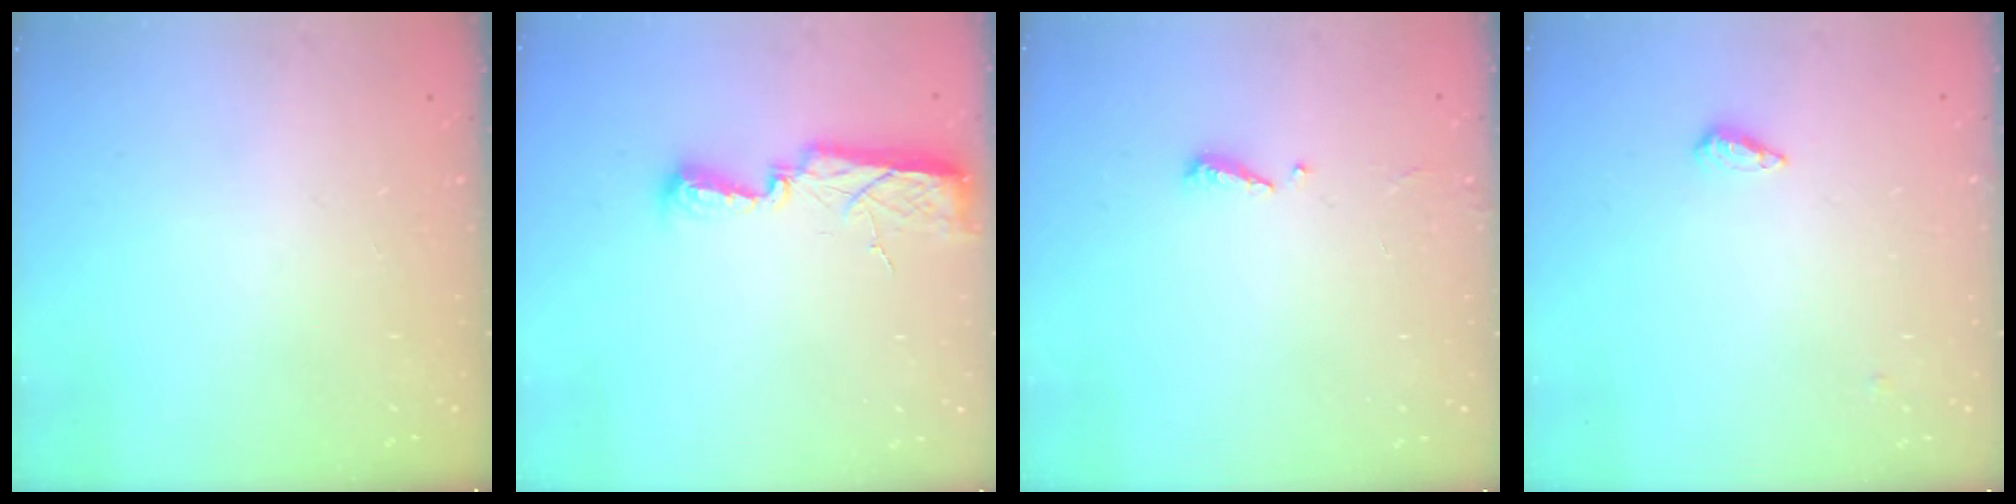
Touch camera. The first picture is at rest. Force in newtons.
{"total": 7.5, "press": 7.5, "slide": 0.8}
{"total": 4.9, "press": 4.8, "slide": 0.4}
{"total": 3.2, "press": 3.1, "slide": 0.3}